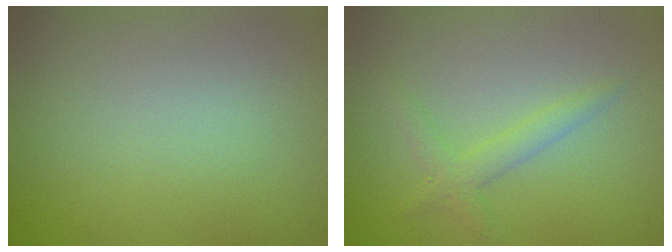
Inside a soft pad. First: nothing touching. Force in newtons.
{"total": 2.0, "press": 2.0, "slide": 0.2}